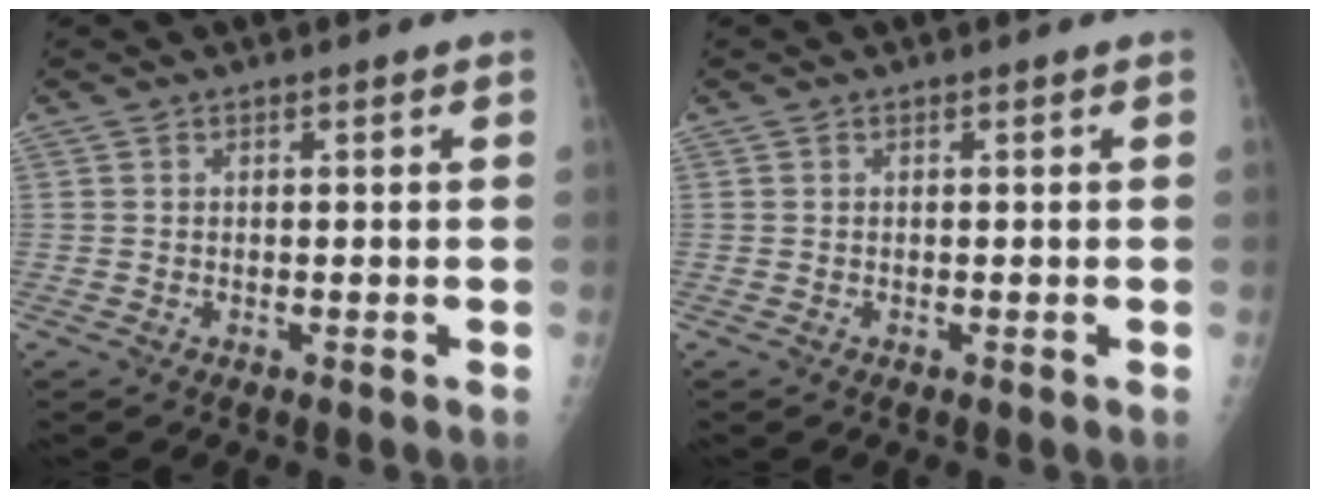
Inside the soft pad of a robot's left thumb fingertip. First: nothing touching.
{"total": 0.0}